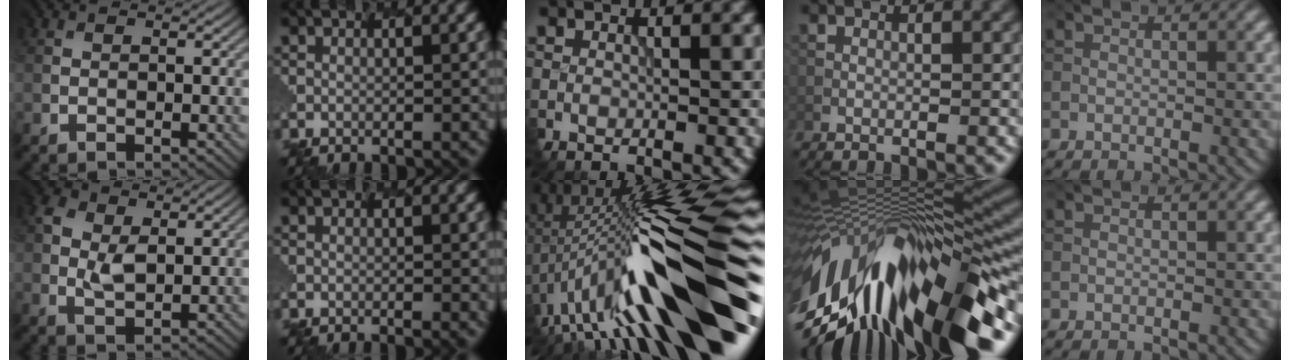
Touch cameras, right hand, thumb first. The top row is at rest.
{"thumb": {"total": 3.6, "force": [1.0, 2.8, 2.1], "torque": [-0.055, 0.000, 0.021]}, "index": {"total": 0.6, "force": [-0.3, 0.1, 0.5], "torque": [-0.010, -0.004, -0.005]}, "middle": {"total": 16.6, "force": [-3.6, 3.3, 15.8], "torque": [-0.235, 0.037, -0.065]}, "ring": {"total": 16.5, "force": [-5.0, 6.0, 14.6], "torque": [-0.257, 0.005, -0.080]}}